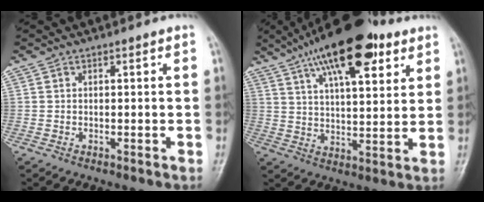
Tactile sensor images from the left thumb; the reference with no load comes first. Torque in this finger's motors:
{"motor_torque": [0.83, -0.05, 1.72, -1.05, 0.49]}